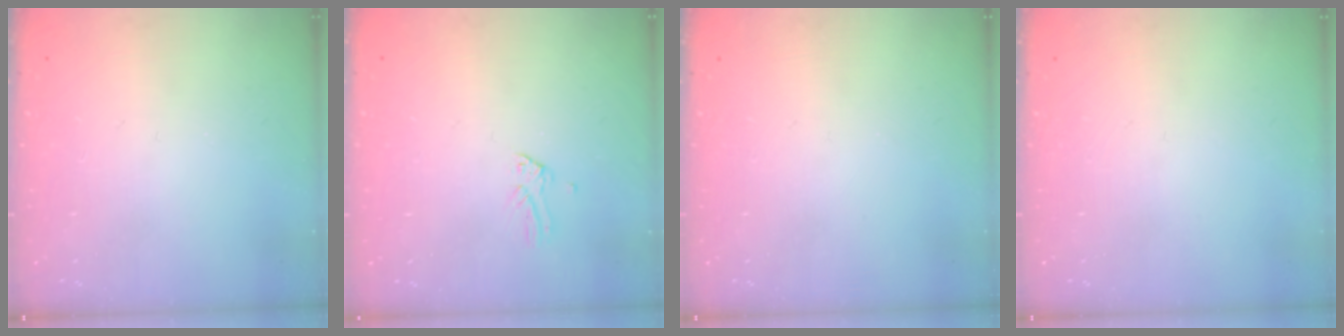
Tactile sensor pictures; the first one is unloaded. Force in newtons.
{"total": 0.0}
{"total": 0.0}
{"total": 0.0}